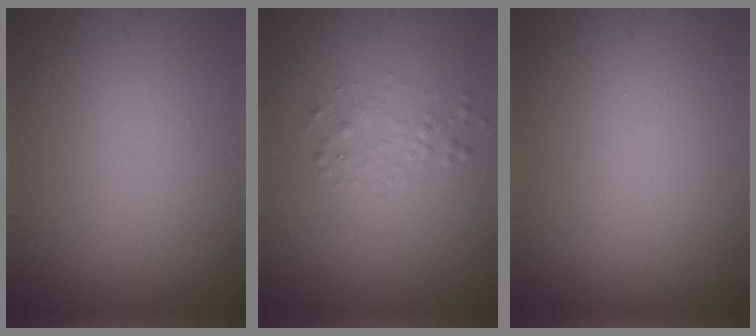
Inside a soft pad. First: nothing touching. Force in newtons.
{"total": 1.3, "press": 1.3, "slide": 0.0}
{"total": 0.0}